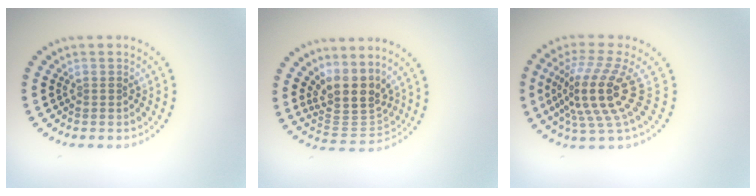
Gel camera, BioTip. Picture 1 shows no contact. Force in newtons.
{"total": 4.3, "press": 3.3, "slide": 2.7}
{"total": 5.5, "press": 4.0, "slide": 3.7}